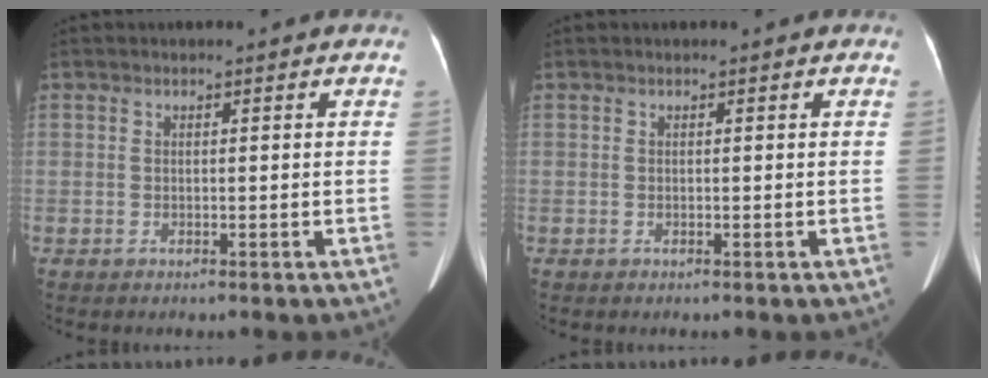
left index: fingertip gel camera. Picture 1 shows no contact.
{"total": 0.0}